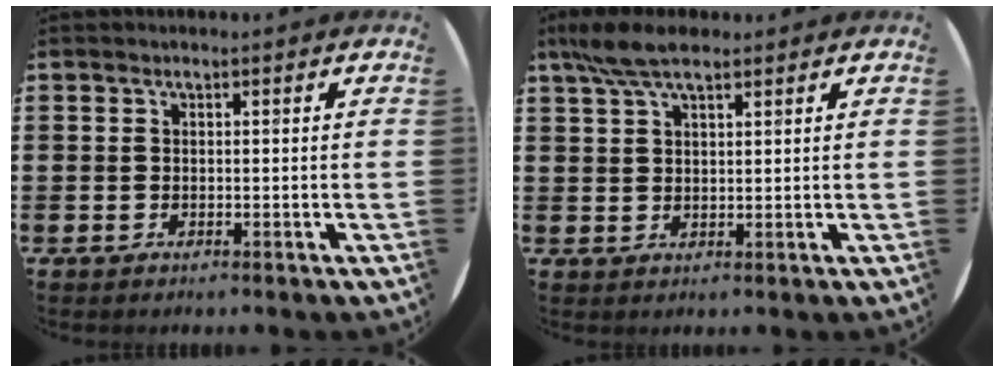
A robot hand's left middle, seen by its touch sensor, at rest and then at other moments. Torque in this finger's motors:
{"motor_torque": [1.13, -0.88, 0.14, 0.17]}